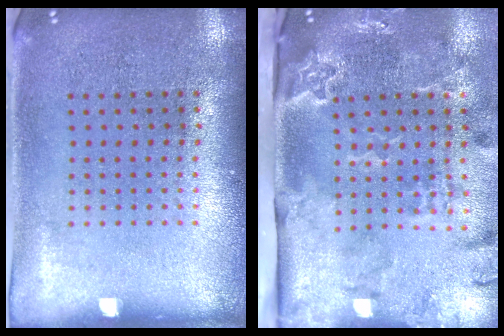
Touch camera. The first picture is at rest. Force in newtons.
{"total": 3.5, "press": 2.4, "slide": 2.5}